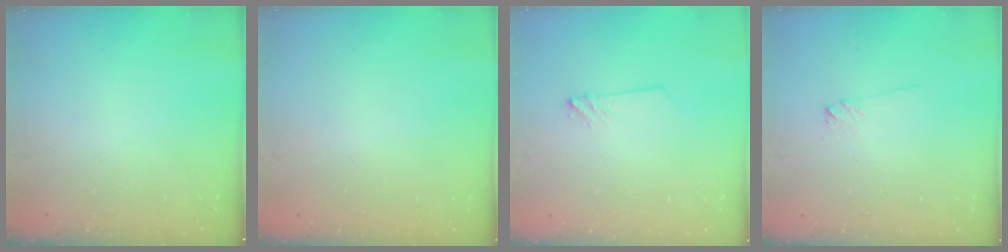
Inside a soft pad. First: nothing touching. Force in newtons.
{"total": 0.7, "press": 0.3, "slide": 0.7}
{"total": 2.8, "press": 2.8, "slide": 0.3}
{"total": 3.6, "press": 3.5, "slide": 0.5}